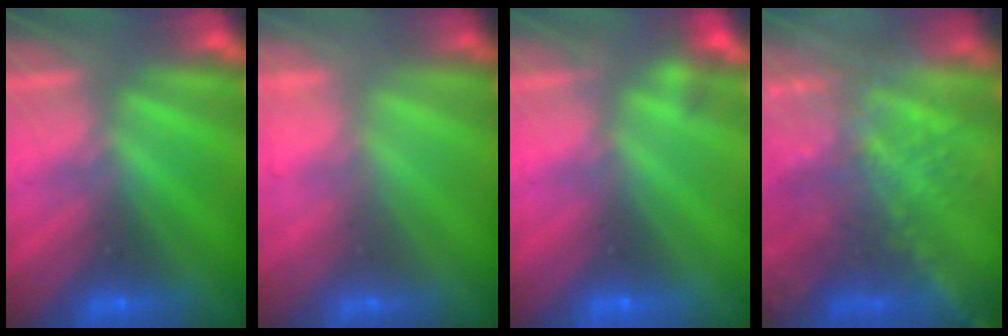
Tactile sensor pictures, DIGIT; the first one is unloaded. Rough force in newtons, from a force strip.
{"total": 2.1}
{"total": 2.2}
{"total": 7.3}